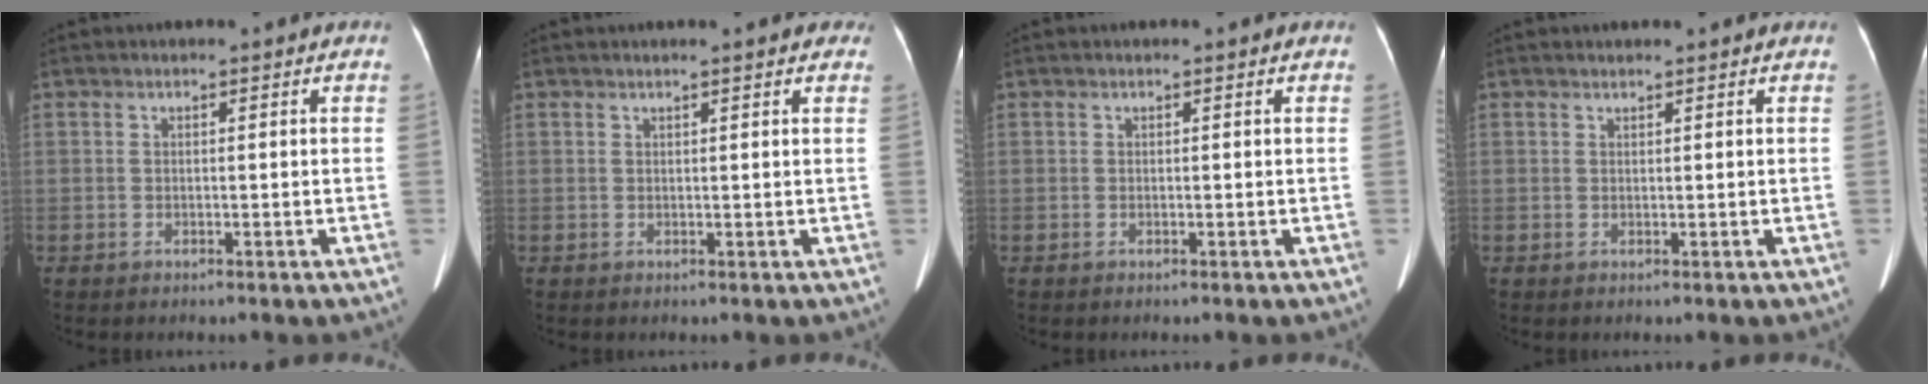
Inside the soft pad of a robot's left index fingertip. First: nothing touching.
{"total": 3.0, "force": [2.5, 0.4, 1.6], "torque": [-0.016, 0.013, 0.022]}
{"total": 0.0}
{"total": 0.9, "force": [0.9, -0.1, 0.2], "torque": [-0.011, 0.005, 0.016]}